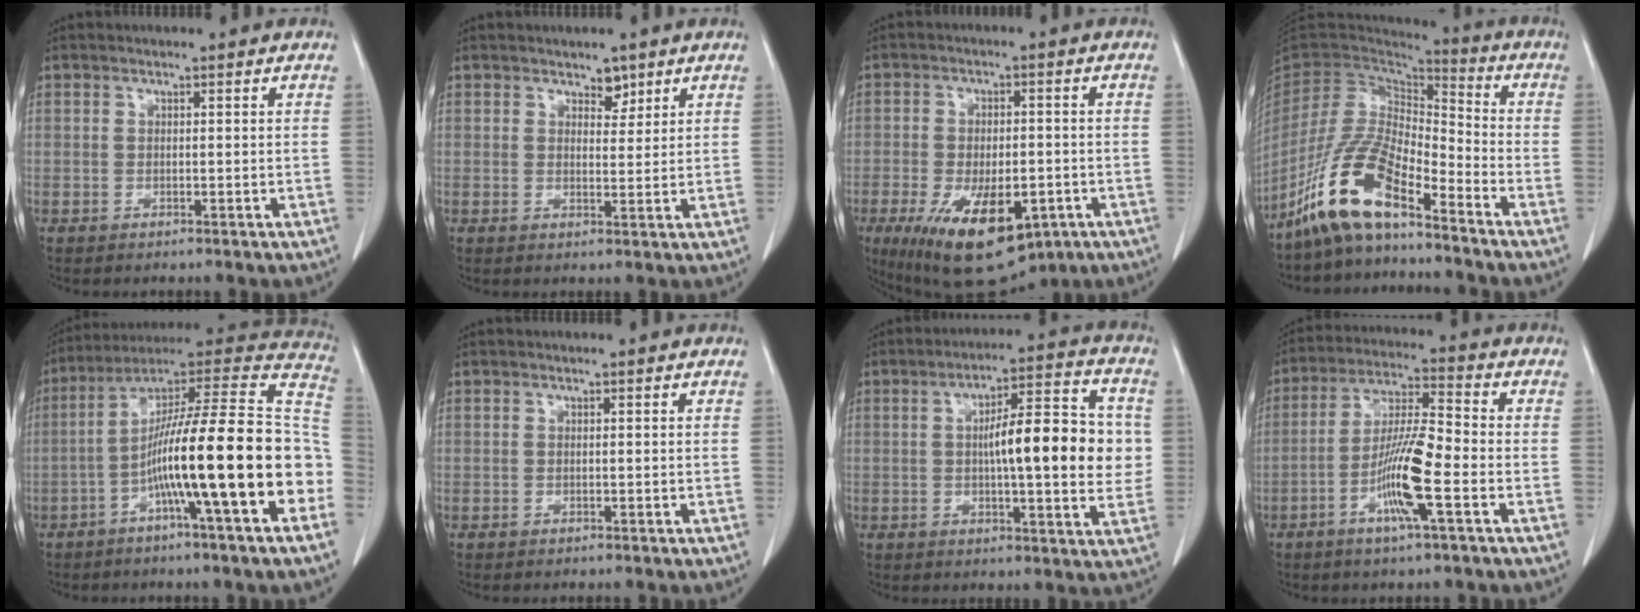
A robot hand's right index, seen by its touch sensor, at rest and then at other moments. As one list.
[{"total": 2.4, "force": [1.8, 1.3, 0.9], "torque": [-0.008, -0.004, 0.028]}, {"total": 16.1, "force": [-7.7, 7.0, 12.3], "torque": [-0.206, -0.018, -0.104]}, {"total": 12.9, "force": [-9.0, 3.1, 8.7], "torque": [-0.182, 0.004, -0.173]}, {"total": 24.3, "force": [-6.2, 0.8, 23.5], "torque": [-0.316, 0.012, -0.109]}, {"total": 0.0}, {"total": 14.7, "force": [0.7, 3.3, 14.3], "torque": [-0.208, 0.027, 0.008]}, {"total": 10.6, "force": [-3.8, 0.6, 9.9], "torque": [-0.193, -0.002, -0.076]}]